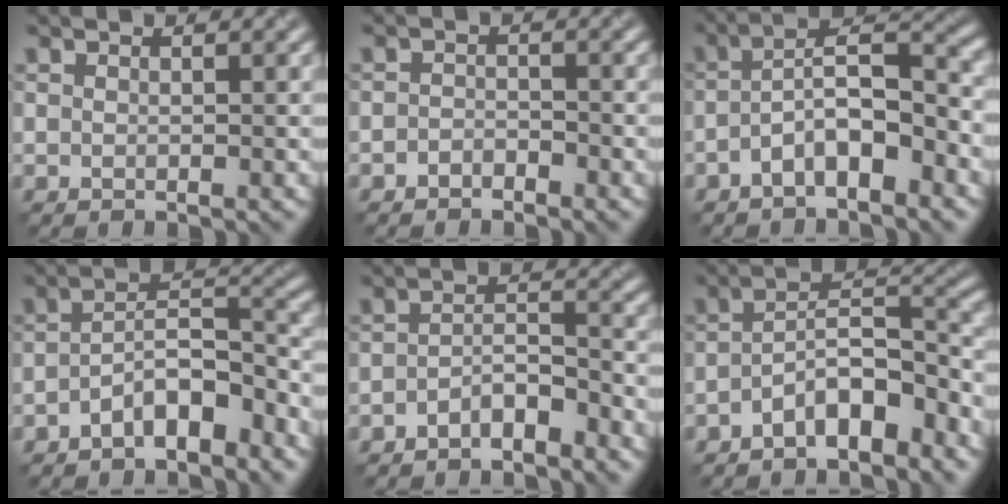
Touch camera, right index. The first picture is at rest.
{"total": 1.2, "force": [-1.1, 0.6, 0.2], "torque": [-0.004, 0.007, -0.025]}
{"total": 5.7, "force": [-2.6, 1.8, 4.8], "torque": [-0.084, 0.020, -0.052]}
{"total": 5.9, "force": [-3.6, 2.1, 4.2], "torque": [-0.067, 0.014, -0.065]}
{"total": 2.8, "force": [-2.2, 0.8, 1.6], "torque": [-0.033, 0.010, -0.047]}
{"total": 6.6, "force": [-4.1, 2.2, 4.7], "torque": [-0.073, 0.015, -0.075]}